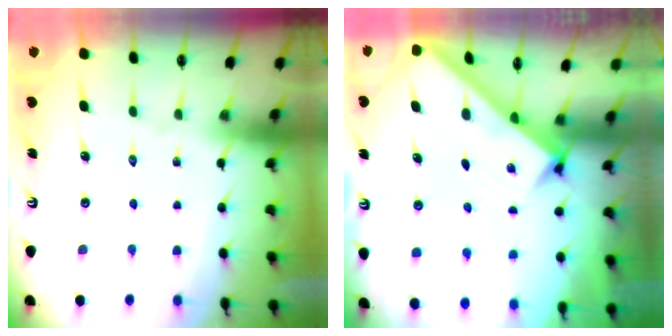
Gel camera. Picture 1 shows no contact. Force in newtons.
{"total": 2.6, "press": 2.6, "slide": 0.3}